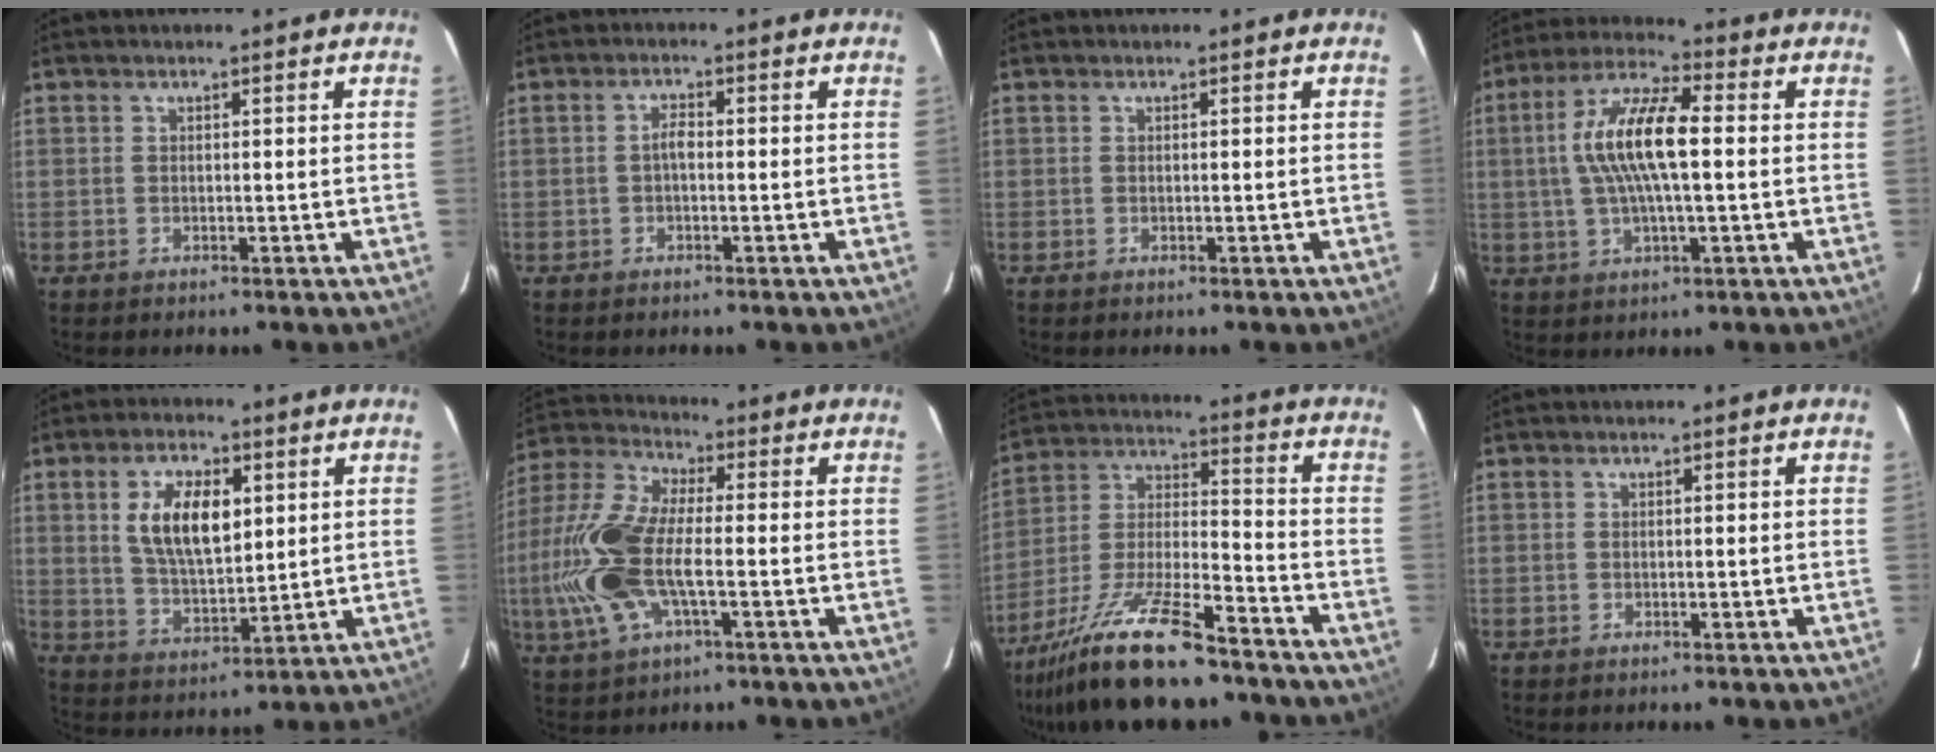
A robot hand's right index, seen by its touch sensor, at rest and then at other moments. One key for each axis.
{"total": 1.8, "fx": -0.3, "fy": 0.8, "fz": 1.6, "tx": -0.031, "ty": 0.008, "tz": -0.008}
{"total": 0.0}
{"total": 12.8, "fx": 0.8, "fy": 3.5, "fz": 12.3, "tx": -0.241, "ty": 0.015, "tz": 0.011}
{"total": 11.1, "fx": 3.3, "fy": 5.2, "fz": 9.3, "tx": -0.177, "ty": 0.005, "tz": 0.069}
{"total": 16.8, "fx": -3.0, "fy": 6.9, "fz": 15.0, "tx": -0.334, "ty": 0.000, "tz": -0.065}
{"total": 19.9, "fx": -14.9, "fy": 4.4, "fz": 12.4, "tx": -0.252, "ty": -0.023, "tz": -0.258}
{"total": 0.0}